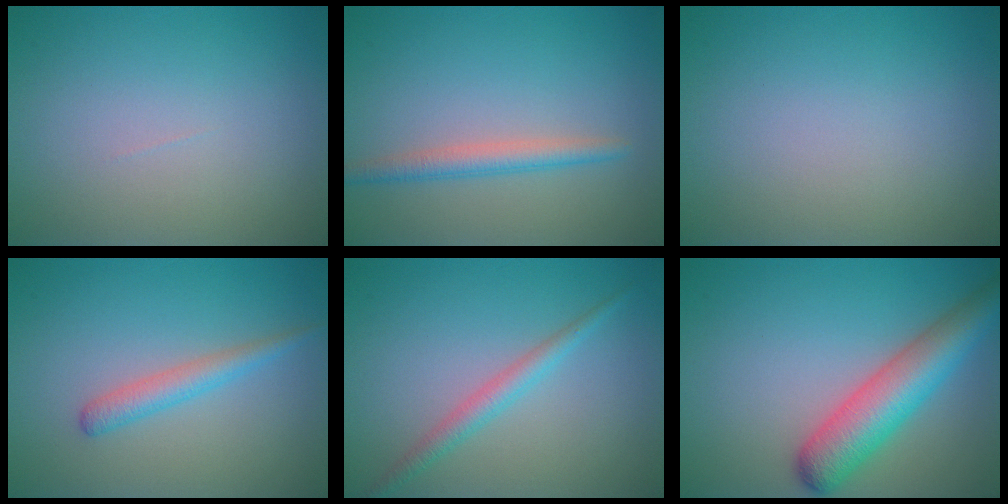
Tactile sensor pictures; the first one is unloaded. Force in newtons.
{"total": 2.3, "press": 2.3, "slide": 0.1}
{"total": 0.0}
{"total": 2.1, "press": 2.1, "slide": 0.0}
{"total": 2.1, "press": 2.1, "slide": 0.1}
{"total": 6.5, "press": 6.5, "slide": 0.5}